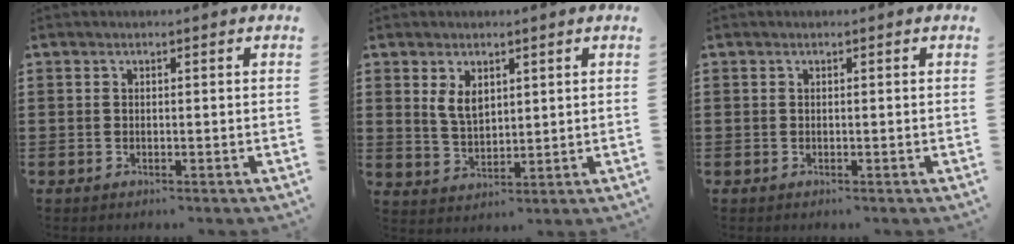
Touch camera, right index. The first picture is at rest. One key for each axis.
{"total": 4.0, "fx": 1.8, "fy": 2.4, "fz": 2.6, "tx": -0.050, "ty": 0.004, "tz": 0.031}
{"total": 0.0}